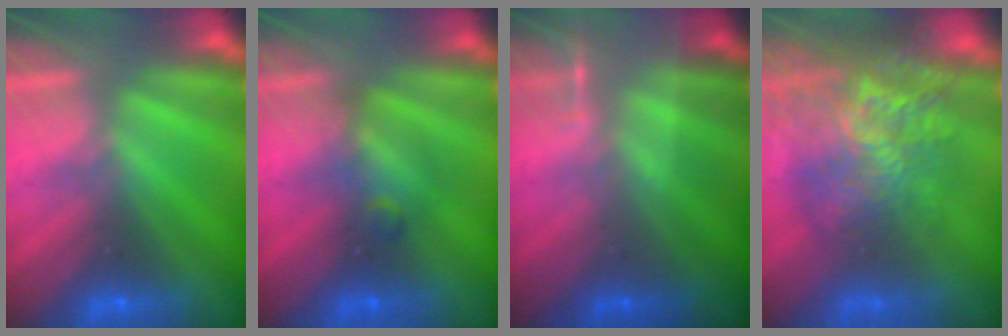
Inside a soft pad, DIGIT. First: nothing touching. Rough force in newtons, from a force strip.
{"total": 2.4}
{"total": 1.8}
{"total": 11.6}